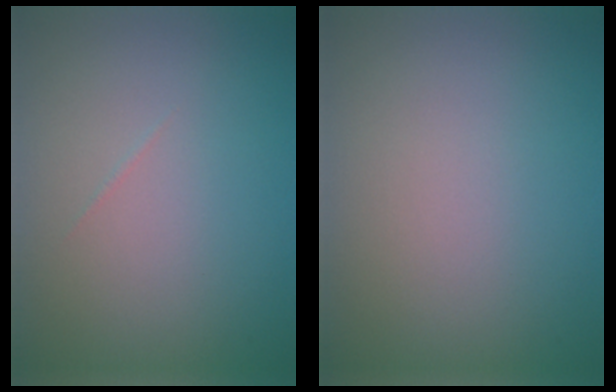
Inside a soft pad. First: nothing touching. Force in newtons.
{"total": 0.0}